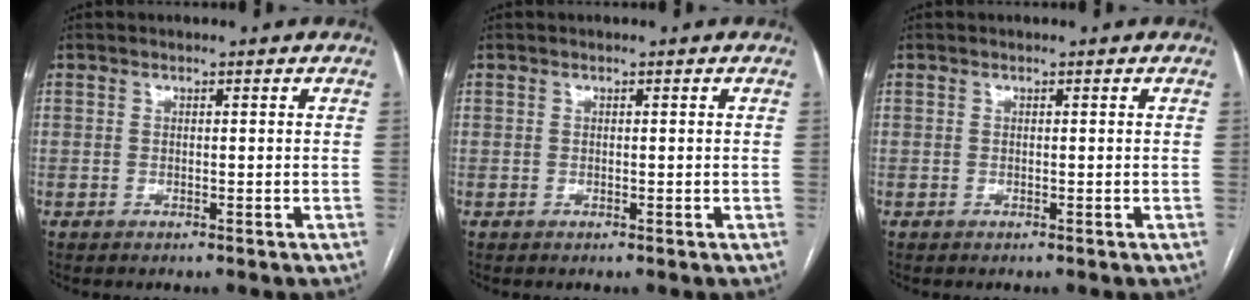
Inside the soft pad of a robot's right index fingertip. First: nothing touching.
{"total": 0.0}
{"total": 0.0}